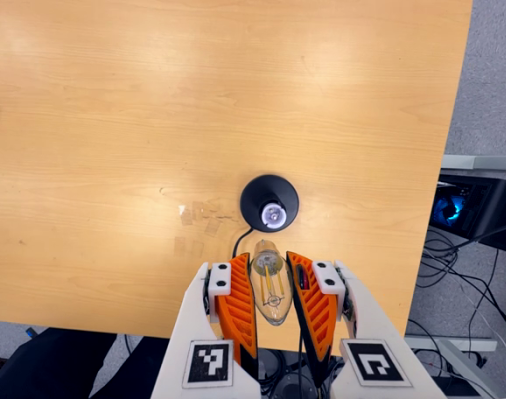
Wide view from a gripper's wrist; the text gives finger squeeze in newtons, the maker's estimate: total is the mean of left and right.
{"total": 18.2, "left": 19.3, "right": 17.1}